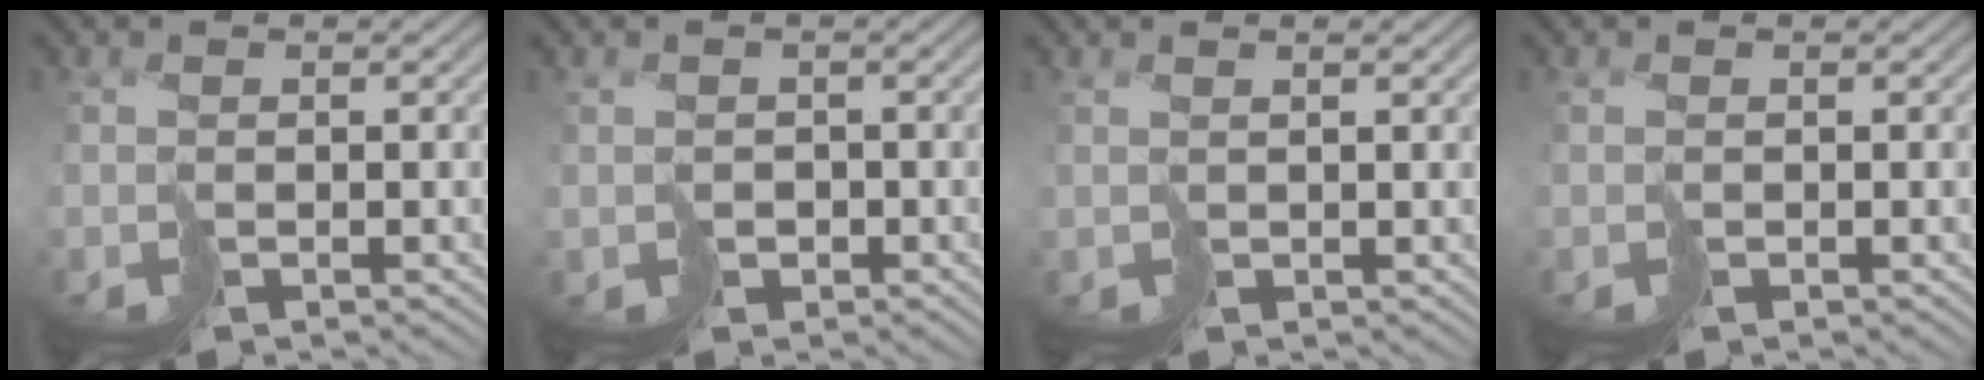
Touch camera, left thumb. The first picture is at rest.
{"total": 1.4, "force": [-0.7, 1.2, -0.1], "torque": [0.003, -0.006, -0.014]}
{"total": 1.0, "force": [0.9, -0.3, 0.4], "torque": [-0.015, -0.002, 0.020]}
{"total": 0.0}